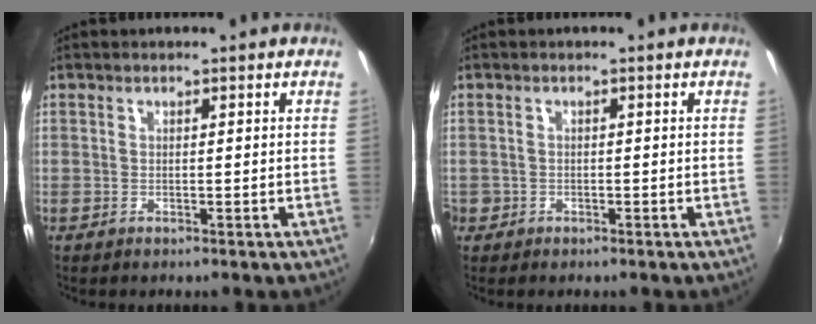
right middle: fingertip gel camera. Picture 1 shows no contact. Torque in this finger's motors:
{"motor_torque": [0.88, -0.87, 0.08, 0.09]}